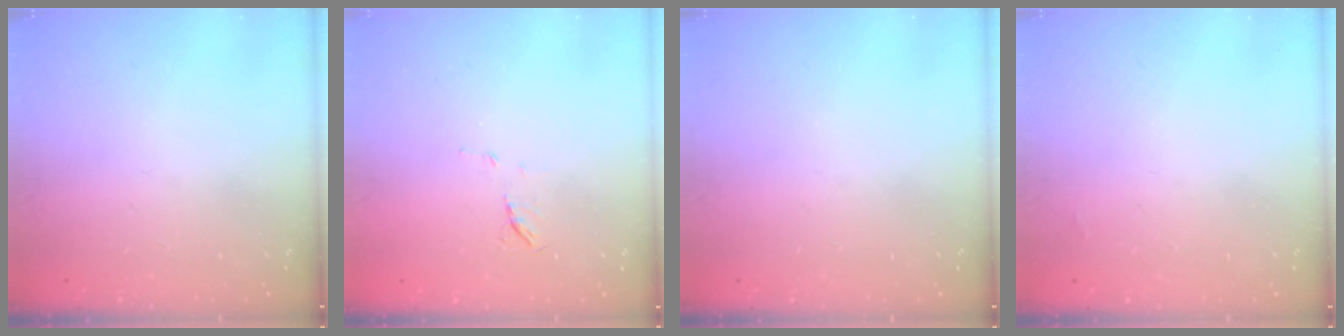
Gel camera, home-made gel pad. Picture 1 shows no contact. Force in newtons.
{"total": 4.9, "press": 4.8, "slide": 1.3}
{"total": 0.0}
{"total": 1.3, "press": 1.3, "slide": 0.2}